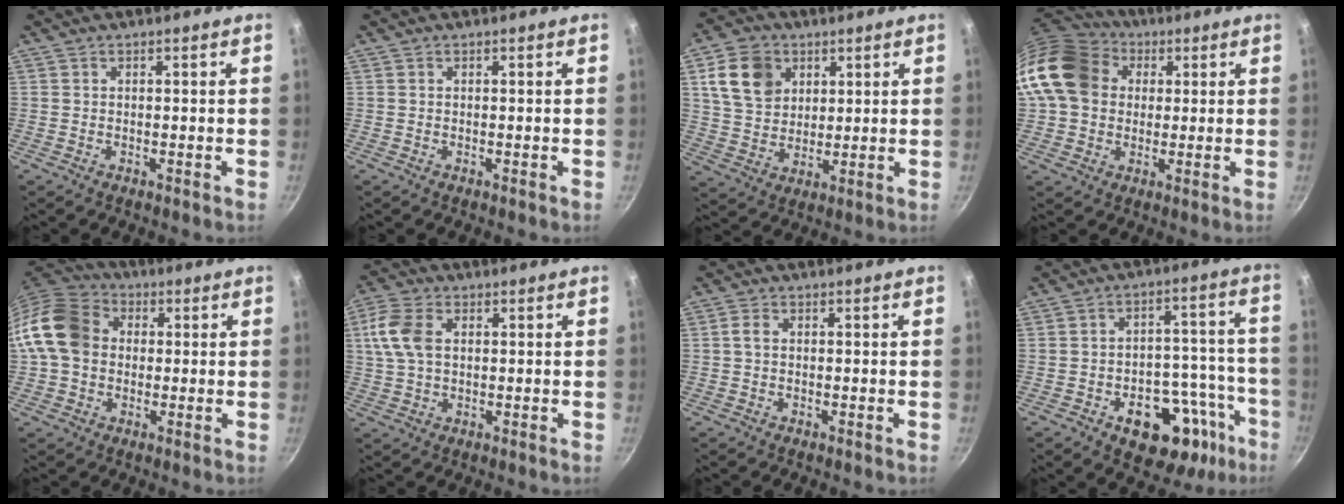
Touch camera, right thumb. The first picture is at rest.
{"total": 0.0}
{"total": 11.5, "force": [4.3, 8.9, 6.0], "torque": [-0.085, -0.006, 0.080]}
{"total": 18.4, "force": [3.4, 15.0, 10.1], "torque": [-0.186, 0.036, 0.049]}
{"total": 13.5, "force": [0.6, 10.9, 8.0], "torque": [-0.128, 0.027, -0.007]}
{"total": 8.2, "force": [1.7, 5.2, 6.1], "torque": [-0.127, 0.008, 0.028]}
{"total": 1.8, "force": [0.1, 1.2, 1.3], "torque": [-0.027, 0.006, 0.000]}
{"total": 20.0, "force": [-9.6, 12.0, 12.8], "torque": [-0.106, 0.055, -0.120]}